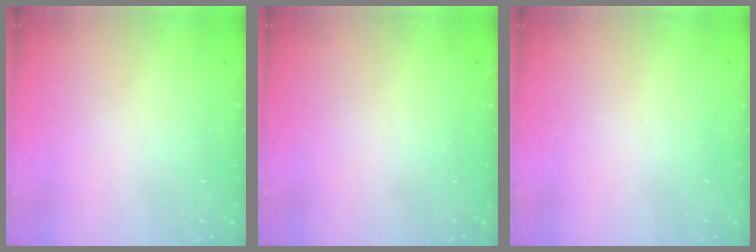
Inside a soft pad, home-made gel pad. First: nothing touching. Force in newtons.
{"total": 0.0}
{"total": 0.0}